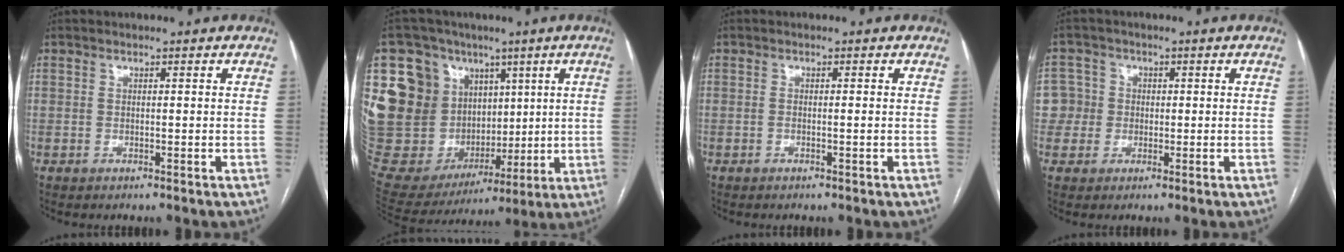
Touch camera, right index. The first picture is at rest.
{"total": 27.1, "force": [7.4, 21.4, 14.9], "torque": [-0.338, 0.081, 0.164]}
{"total": 0.5, "force": [-0.2, -0.1, 0.5], "torque": [-0.010, 0.000, -0.002]}
{"total": 5.4, "force": [0.2, 5.4, 0.0], "torque": [0.005, 0.025, 0.004]}